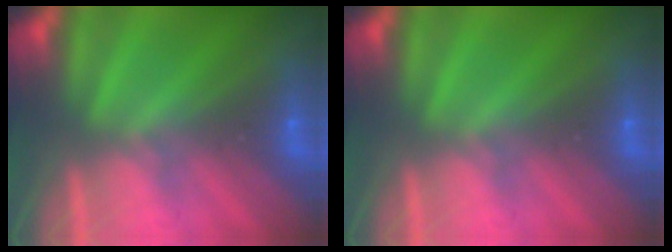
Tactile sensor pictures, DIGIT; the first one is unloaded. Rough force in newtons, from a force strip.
{"total": 0.0}